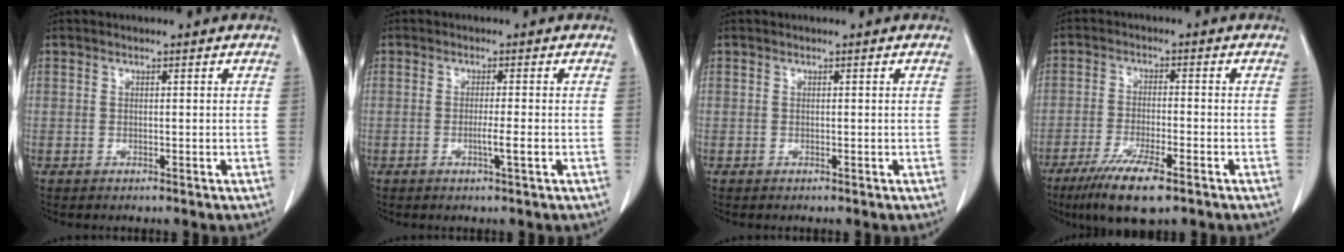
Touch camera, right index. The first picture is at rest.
{"total": 2.2, "force": [-0.7, -0.4, 2.1], "torque": [-0.038, -0.004, -0.011]}
{"total": 0.0}
{"total": 8.7, "force": [-5.5, 1.7, 6.5], "torque": [-0.117, -0.018, -0.092]}